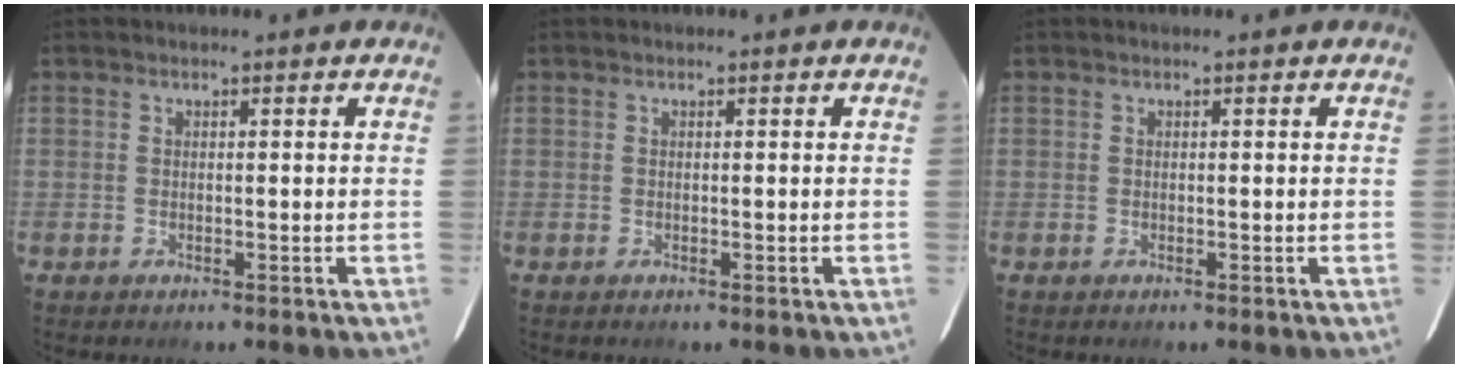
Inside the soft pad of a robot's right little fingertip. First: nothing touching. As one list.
[{"total": 0.0}, {"total": 0.0}]